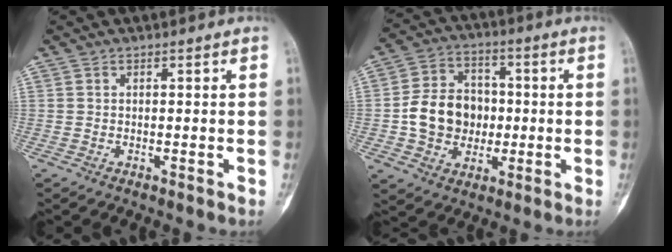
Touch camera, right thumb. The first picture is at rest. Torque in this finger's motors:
{"motor_torque": [1.30, 1.34, 0.34, -0.57, 0.08]}